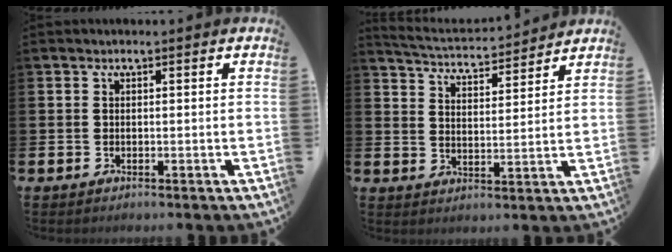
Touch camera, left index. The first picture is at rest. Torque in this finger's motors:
{"motor_torque": [0.04, -0.05, 0.00, -0.01]}